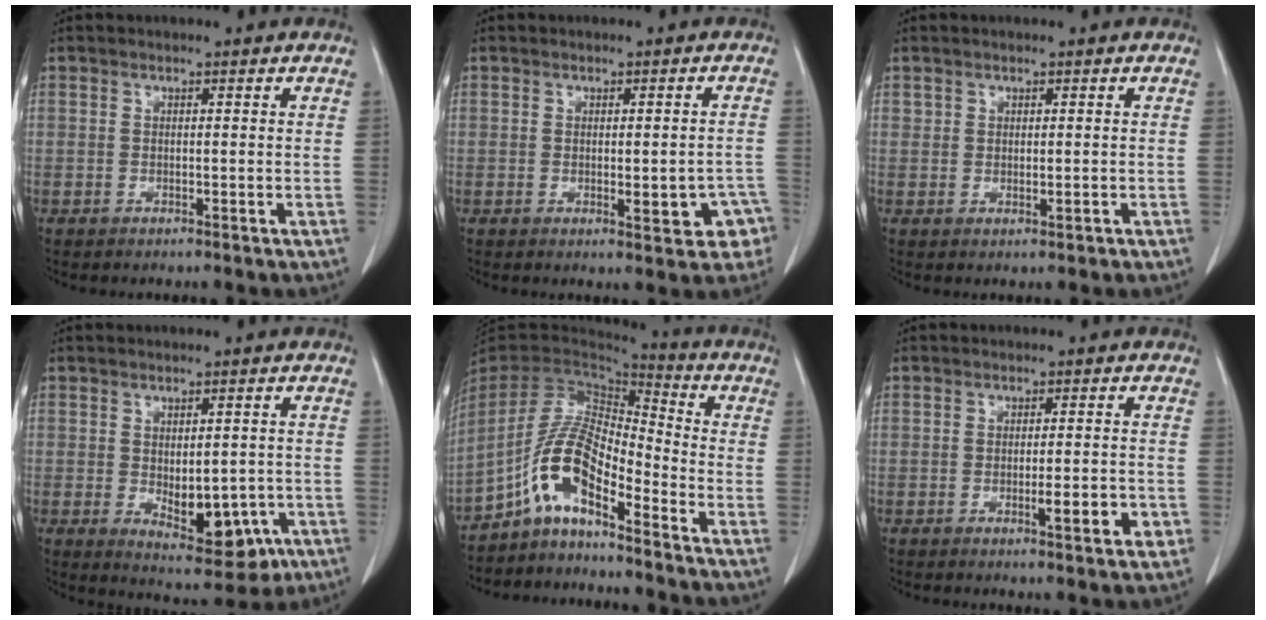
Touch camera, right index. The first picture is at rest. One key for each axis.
{"total": 6.2, "fx": -2.1, "fy": 2.1, "fz": 5.4, "tx": -0.055, "ty": 0.008, "tz": -0.020}
{"total": 0.8, "fx": 0.1, "fy": 0.6, "fz": 0.6, "tx": -0.013, "ty": -0.004, "tz": 0.006}
{"total": 9.5, "fx": -2.8, "fy": 4.9, "fz": 7.7, "tx": -0.096, "ty": -0.002, "tz": -0.022}
{"total": 9.6, "fx": -5.6, "fy": 3.0, "fz": 7.2, "tx": -0.158, "ty": 0.025, "tz": -0.109}
{"total": 4.9, "fx": -1.6, "fy": 0.7, "fz": 4.6, "tx": -0.065, "ty": -0.004, "tz": -0.020}